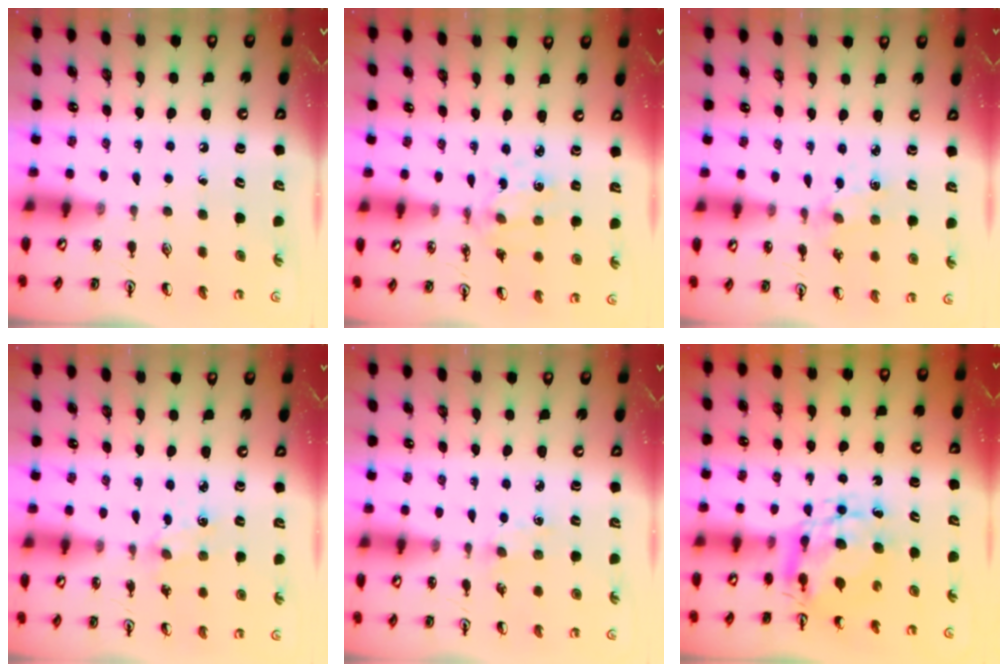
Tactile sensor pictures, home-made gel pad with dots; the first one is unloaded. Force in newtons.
{"total": 2.2, "press": 2.2, "slide": 0.4}
{"total": 2.5, "press": 2.4, "slide": 0.3}
{"total": 2.9, "press": 2.9, "slide": 0.4}
{"total": 2.4, "press": 2.4, "slide": 0.4}
{"total": 8.0, "press": 8.0, "slide": 0.7}